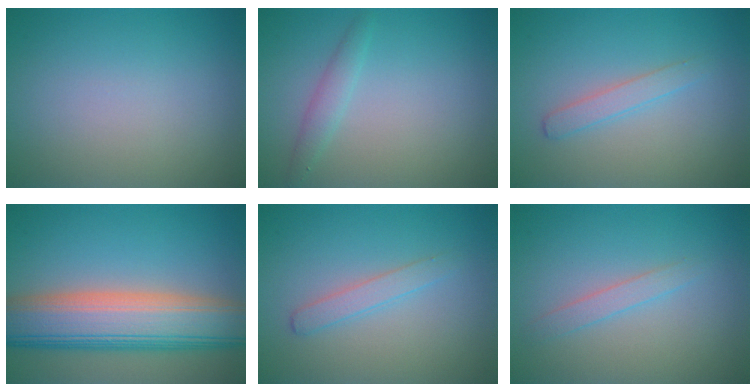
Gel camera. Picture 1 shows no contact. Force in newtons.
{"total": 1.5, "press": 1.5, "slide": 0.1}
{"total": 1.6, "press": 1.6, "slide": 0.0}
{"total": 10.6, "press": 10.5, "slide": 0.6}
{"total": 1.6, "press": 1.6, "slide": 0.0}
{"total": 1.3, "press": 1.3, "slide": 0.0}